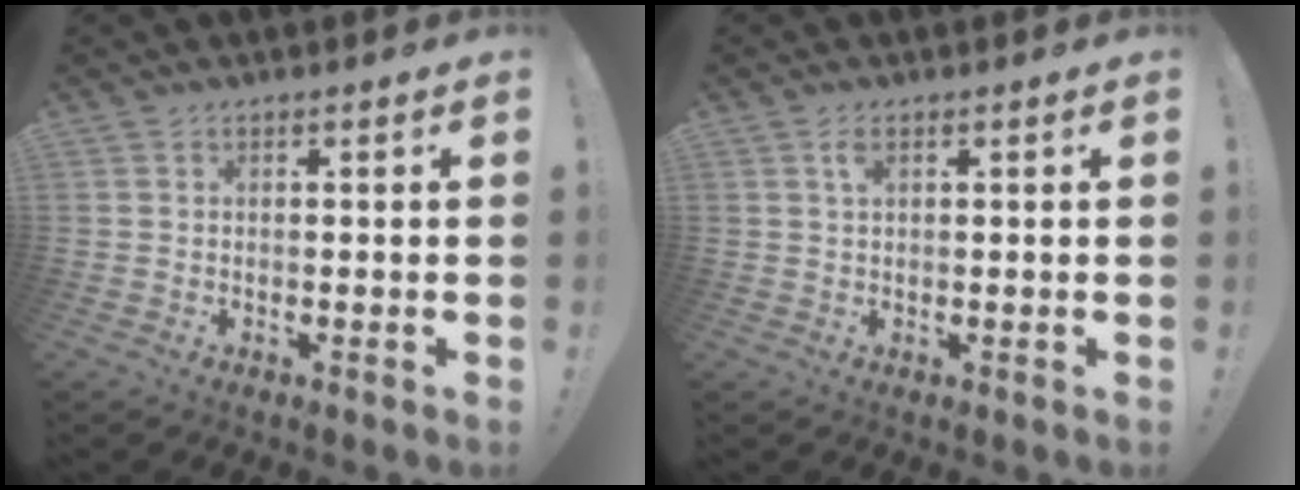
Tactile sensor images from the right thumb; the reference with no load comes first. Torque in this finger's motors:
{"motor_torque": [-0.07, 0.20, 0.13, -0.13, 0.00]}